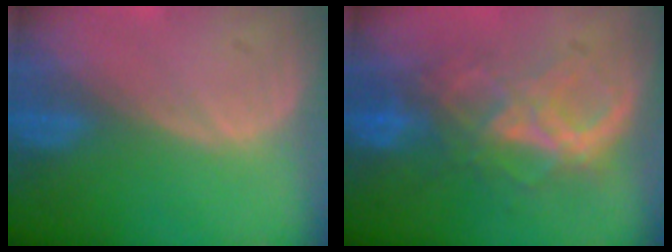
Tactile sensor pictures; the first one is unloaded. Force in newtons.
{"total": 7.5, "press": 7.3, "slide": 1.6}